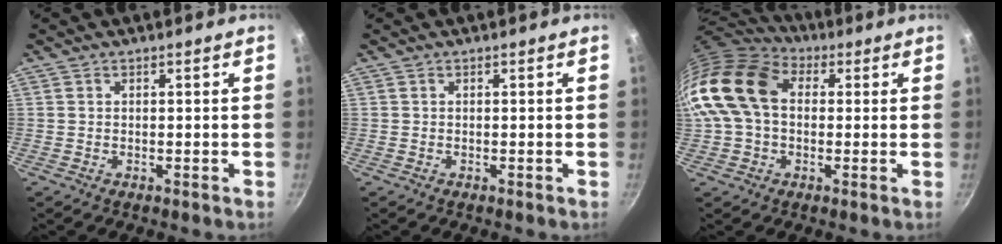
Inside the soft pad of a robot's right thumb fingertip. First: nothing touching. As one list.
[{"total": 0.0}, {"total": 17.1, "force": [2.1, 12.1, 12.0], "torque": [-0.217, 0.031, 0.023]}]